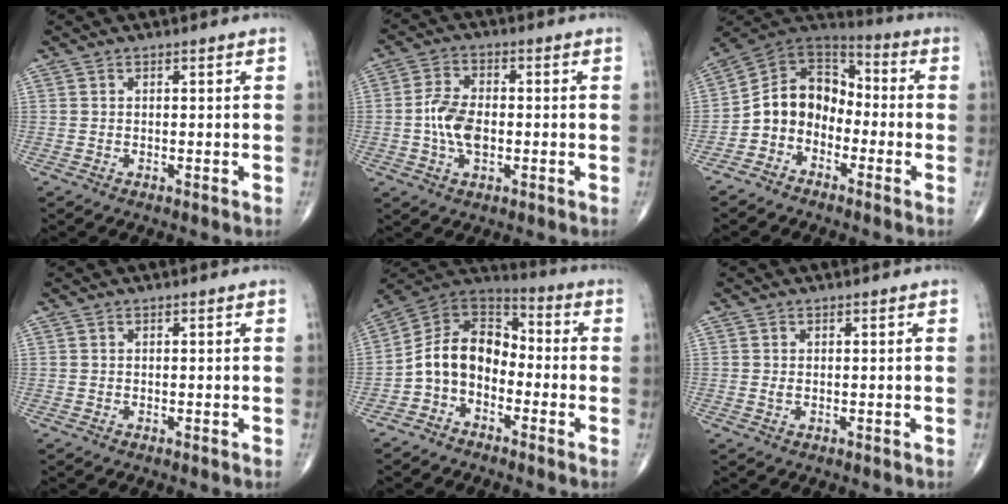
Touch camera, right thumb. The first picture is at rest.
{"total": 7.8, "force": [-1.0, 4.5, 6.3], "torque": [-0.119, 0.007, -0.024]}
{"total": 11.1, "force": [-3.5, 8.8, 5.8], "torque": [-0.076, 0.068, -0.082]}
{"total": 0.0}
{"total": 11.3, "force": [-3.2, 8.2, 7.0], "torque": [-0.103, 0.067, -0.076]}
{"total": 0.9, "force": [0.0, 0.5, 0.7], "torque": [-0.017, 0.001, 0.001]}